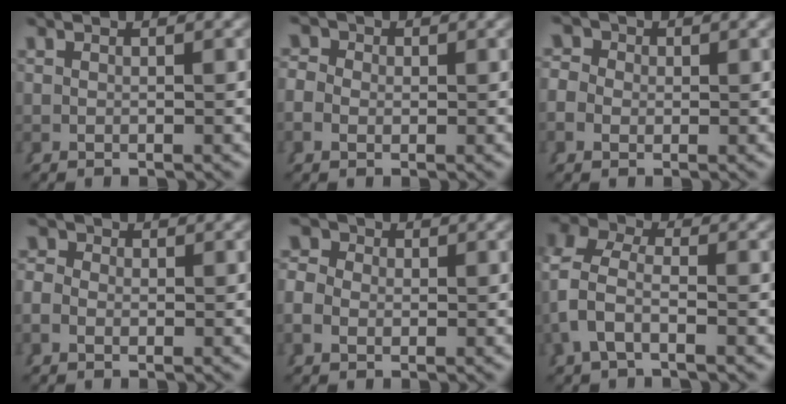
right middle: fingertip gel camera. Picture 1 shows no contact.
{"total": 3.9, "force": [0.7, 3.5, 1.5], "torque": [-0.028, 0.012, -0.007]}
{"total": 5.1, "force": [1.0, 4.5, 2.0], "torque": [-0.039, 0.014, -0.004]}
{"total": 2.2, "force": [0.1, 2.0, 0.8], "torque": [-0.014, 0.005, -0.012]}
{"total": 5.6, "force": [1.3, 4.9, 2.4], "torque": [-0.046, 0.015, 0.001]}
{"total": 4.9, "force": [0.3, 3.9, 3.0], "torque": [-0.093, -0.011, 0.003]}